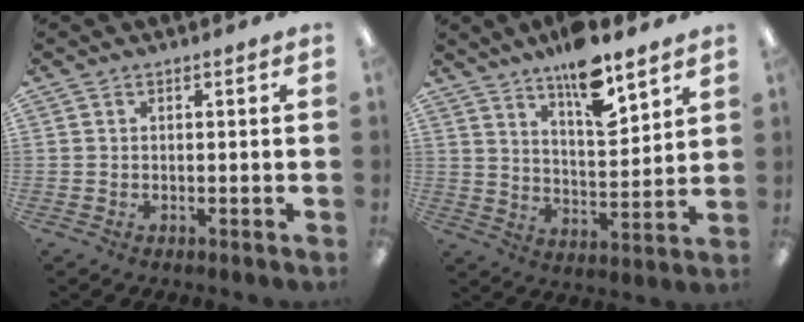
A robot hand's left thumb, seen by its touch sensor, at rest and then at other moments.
{"total": 13.2, "force": [10.2, 3.9, 7.4], "torque": [-0.115, -0.062, 0.175]}